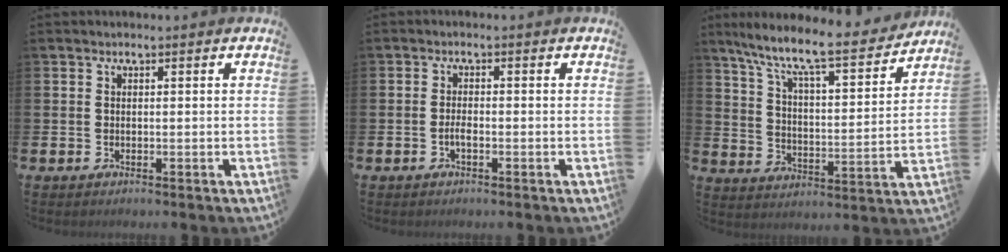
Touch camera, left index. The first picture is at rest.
{"total": 1.4, "force": [-0.6, 0.4, 1.1], "torque": [-0.029, 0.003, -0.011]}
{"total": 9.4, "force": [8.2, 1.2, 4.4], "torque": [-0.116, -0.058, 0.132]}